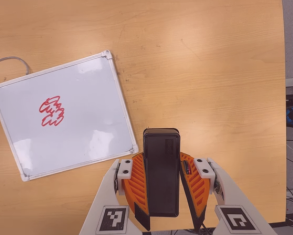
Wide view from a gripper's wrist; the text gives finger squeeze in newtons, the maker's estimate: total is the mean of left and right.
{"total": 8.6, "left": 6.6, "right": 10.7}